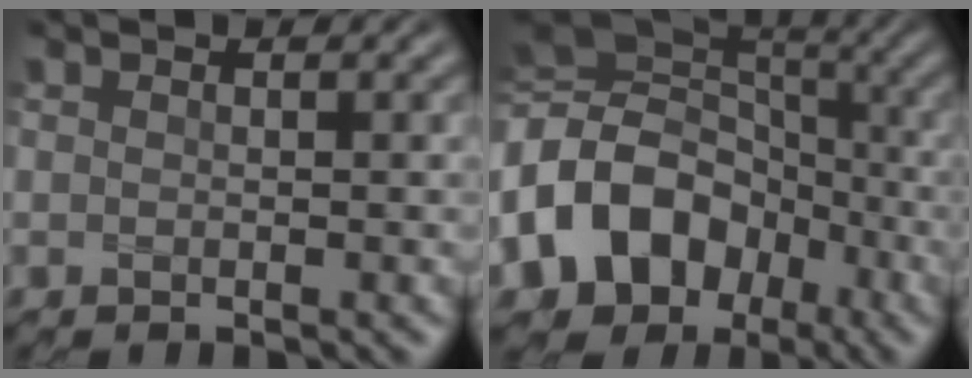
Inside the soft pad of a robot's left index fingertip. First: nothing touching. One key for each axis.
{"total": 14.0, "fx": -4.4, "fy": 11.3, "fz": 7.0, "tx": -0.178, "ty": -0.014, "tz": -0.098}